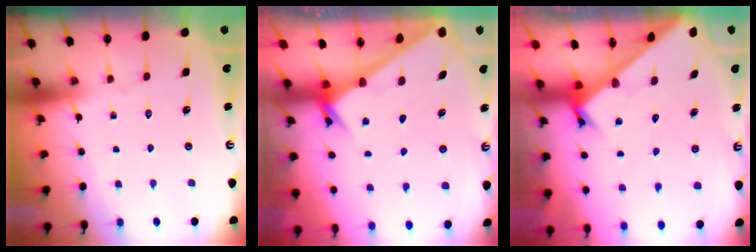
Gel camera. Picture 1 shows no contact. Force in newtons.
{"total": 2.1, "press": 2.1, "slide": 0.3}
{"total": 2.3, "press": 2.3, "slide": 0.1}